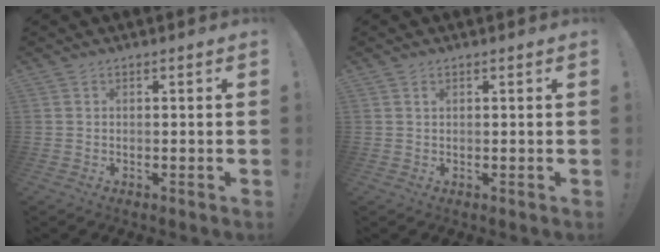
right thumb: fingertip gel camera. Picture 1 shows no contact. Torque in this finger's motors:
{"motor_torque": [0.00, -0.09, -0.07, 0.15, 0.06]}